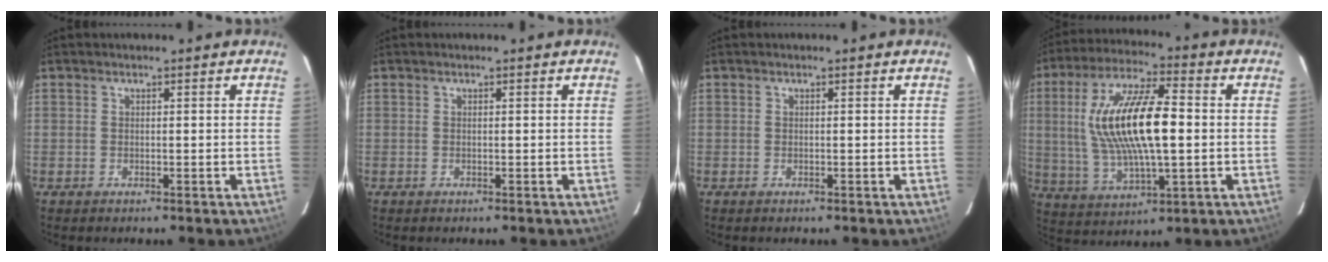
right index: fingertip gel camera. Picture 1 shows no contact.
{"total": 0.0}
{"total": 0.0}
{"total": 17.9, "force": [1.2, 5.8, 16.8], "torque": [-0.324, 0.010, 0.028]}